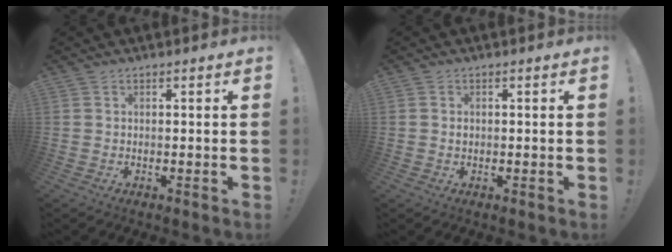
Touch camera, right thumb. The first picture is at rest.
{"total": 0.5, "force": [0.0, 0.5, 0.1], "torque": [-0.004, 0.003, 0.000]}